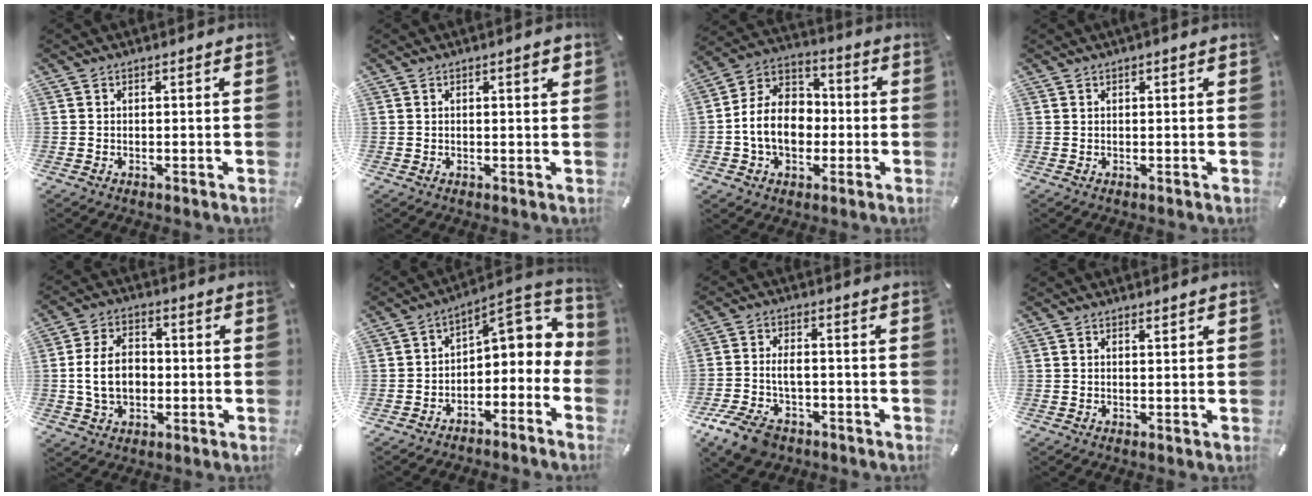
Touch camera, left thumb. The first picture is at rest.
{"total": 2.3, "force": [0.9, 0.5, 2.0], "torque": [-0.035, 0.001, 0.013]}
{"total": 12.4, "force": [-2.4, 10.0, 6.9], "torque": [-0.158, 0.021, -0.044]}
{"total": 0.6, "force": [0.3, 0.1, 0.5], "torque": [-0.011, 0.000, 0.006]}
{"total": 10.2, "force": [-0.7, 7.6, 6.8], "torque": [-0.142, 0.013, -0.012]}
{"total": 6.6, "force": [2.0, 4.5, 4.4], "torque": [-0.043, -0.032, 0.031]}
{"total": 8.3, "force": [-3.2, 5.7, 5.1], "torque": [-0.109, 0.015, -0.054]}
{"total": 0.8, "force": [0.6, 0.2, 0.4], "torque": [-0.011, -0.001, 0.012]}